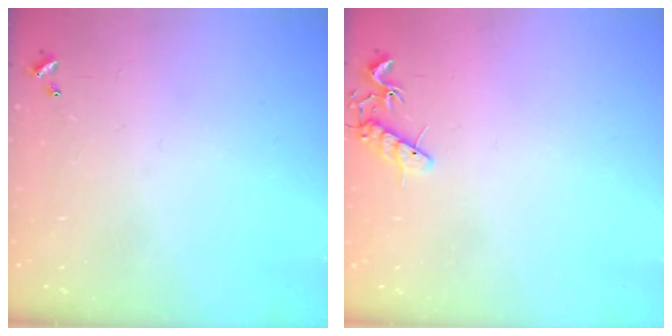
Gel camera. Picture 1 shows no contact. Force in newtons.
{"total": 7.5, "press": 7.4, "slide": 0.6}